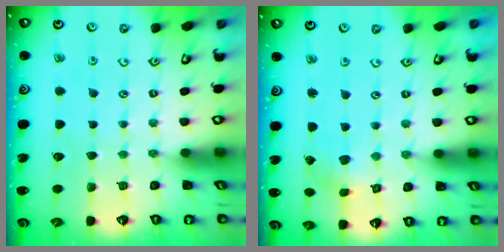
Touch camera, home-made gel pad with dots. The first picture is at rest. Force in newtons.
{"total": 2.6, "press": 2.6, "slide": 0.3}